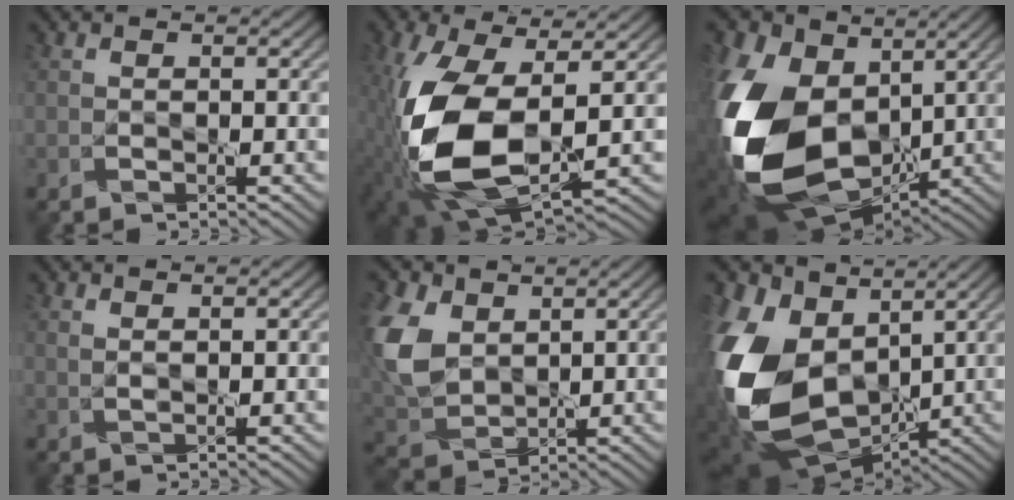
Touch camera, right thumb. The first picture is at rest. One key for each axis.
{"total": 14.8, "fx": -0.8, "fy": 8.0, "fz": 12.4, "tx": -0.299, "ty": -0.026, "tz": -0.007}
{"total": 20.0, "fx": 0.4, "fy": 13.8, "fz": 14.5, "tx": -0.367, "ty": -0.039, "tz": 0.033}
{"total": 0.7, "fx": 0.6, "fy": 0.0, "fz": 0.4, "tx": -0.014, "ty": 0.000, "tz": 0.013}
{"total": 10.6, "fx": 3.4, "fy": 7.3, "fz": 6.9, "tx": -0.213, "ty": 0.012, "tz": 0.070}
{"total": 17.6, "fx": 1.0, "fy": 11.9, "fz": 13.0, "tx": -0.340, "ty": -0.024, "tz": 0.030}